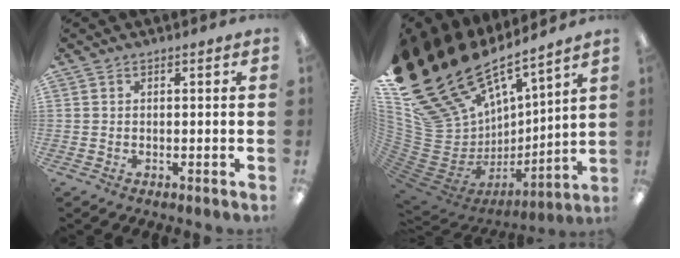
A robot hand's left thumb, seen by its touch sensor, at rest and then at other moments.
{"total": 26.7, "force": [19.3, 13.8, 12.3], "torque": [-0.186, -0.193, 0.416]}